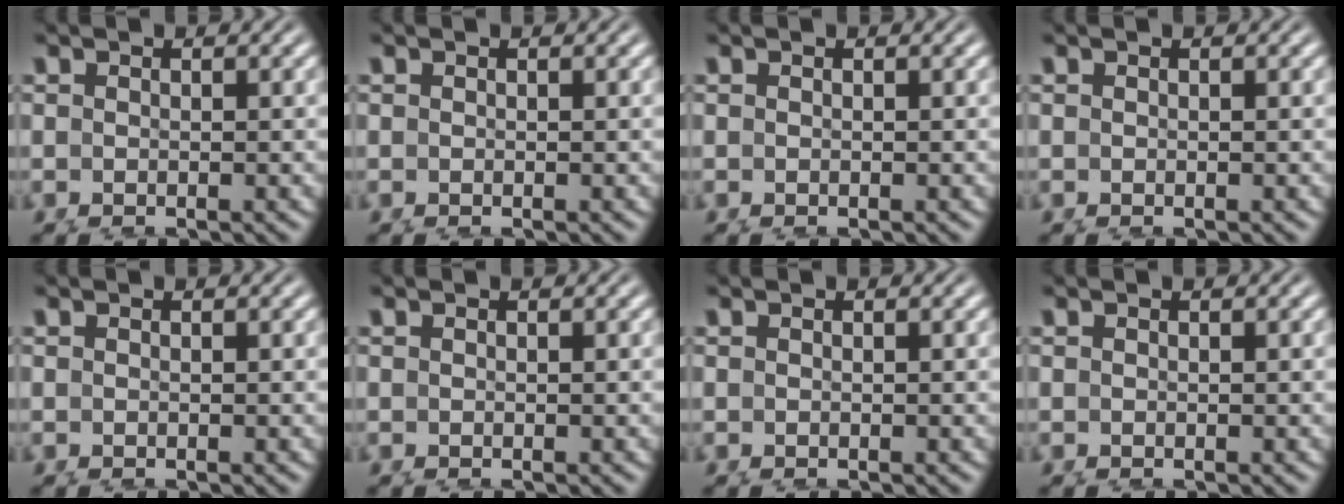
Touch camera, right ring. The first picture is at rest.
{"total": 0.0}
{"total": 0.0}
{"total": 0.0}
{"total": 0.0}
{"total": 0.0}
{"total": 0.0}
{"total": 0.0}